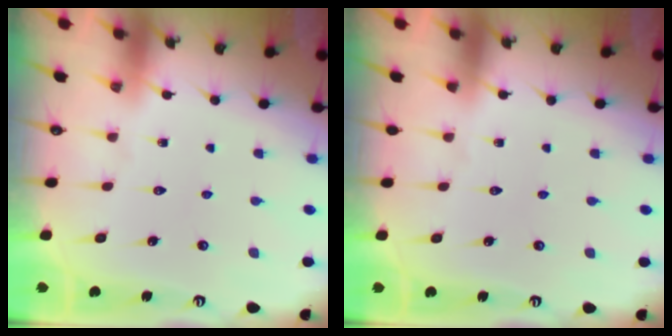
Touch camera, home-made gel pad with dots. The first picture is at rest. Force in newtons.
{"total": 0.0}